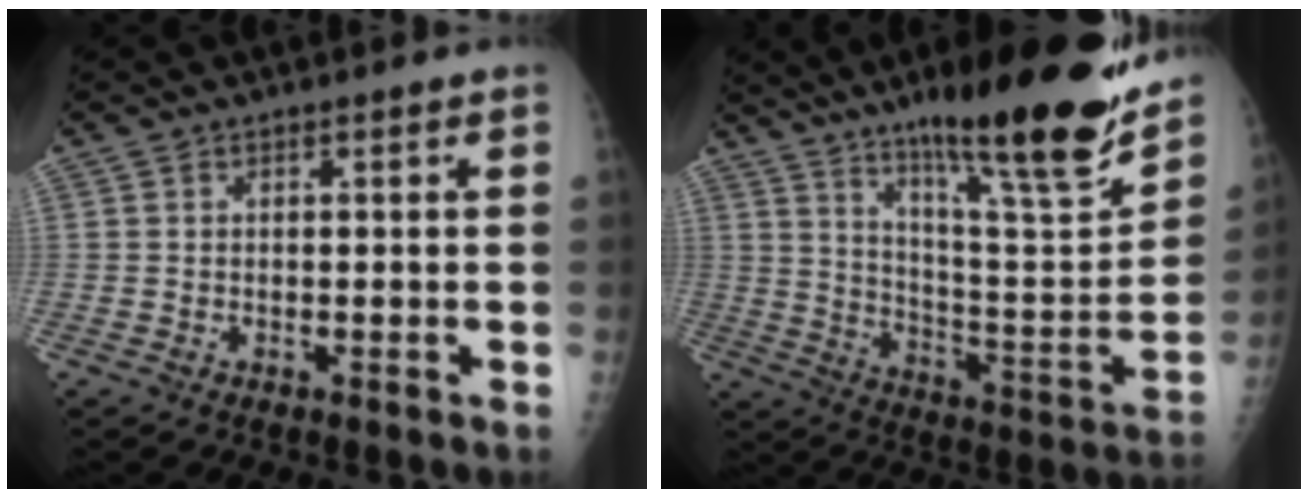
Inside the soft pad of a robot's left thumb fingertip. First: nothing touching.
{"total": 25.6, "force": [17.3, 4.2, 18.4], "torque": [-0.256, -0.079, 0.278]}